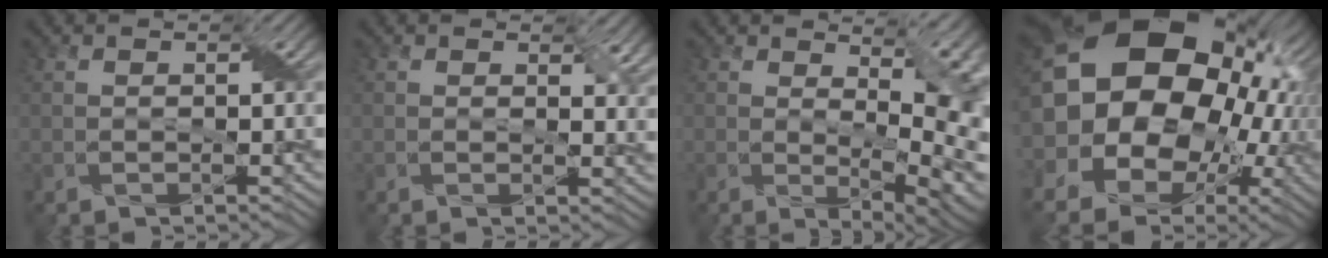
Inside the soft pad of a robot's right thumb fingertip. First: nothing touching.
{"total": 3.0, "force": [1.2, 1.7, 2.2], "torque": [-0.034, -0.008, 0.021]}
{"total": 9.3, "force": [2.2, 3.6, 8.3], "torque": [-0.121, -0.014, 0.047]}
{"total": 23.7, "force": [2.9, 18.7, 14.2], "torque": [-0.287, -0.004, 0.029]}